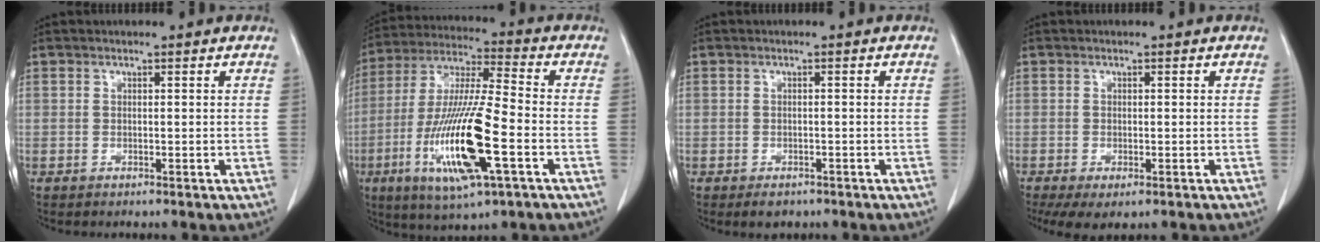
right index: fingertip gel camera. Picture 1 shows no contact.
{"total": 18.3, "force": [-5.6, 2.0, 17.3], "torque": [-0.355, -0.021, -0.099]}
{"total": 2.3, "force": [-1.6, 1.3, 1.0], "torque": [-0.013, 0.000, -0.013]}
{"total": 5.7, "force": [-3.5, 2.2, 3.9], "torque": [-0.067, -0.015, -0.054]}